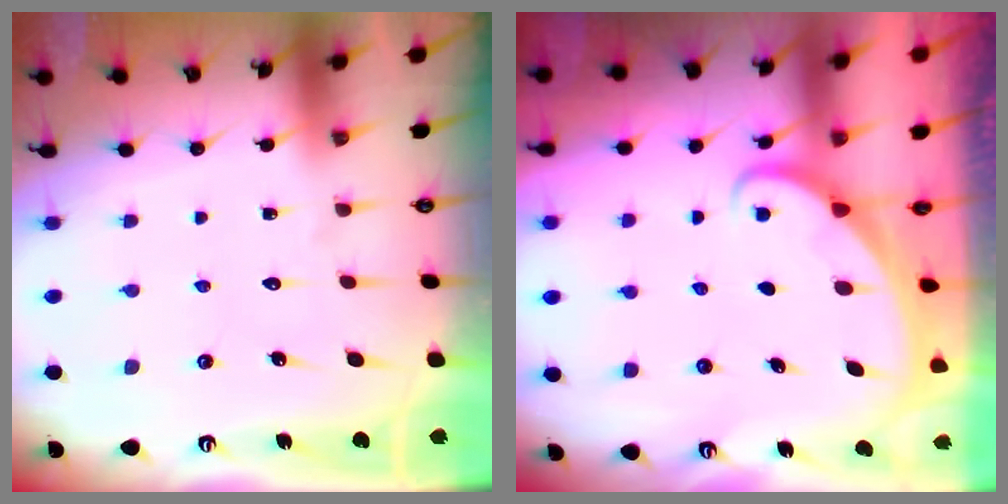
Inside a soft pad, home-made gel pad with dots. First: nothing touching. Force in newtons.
{"total": 1.6, "press": 1.6, "slide": 0.1}